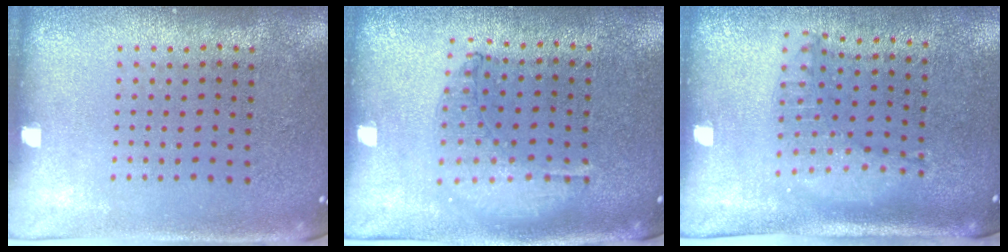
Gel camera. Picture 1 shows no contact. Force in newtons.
{"total": 0.9, "press": 0.9, "slide": 0.1}
{"total": 1.2, "press": 1.2, "slide": 0.2}